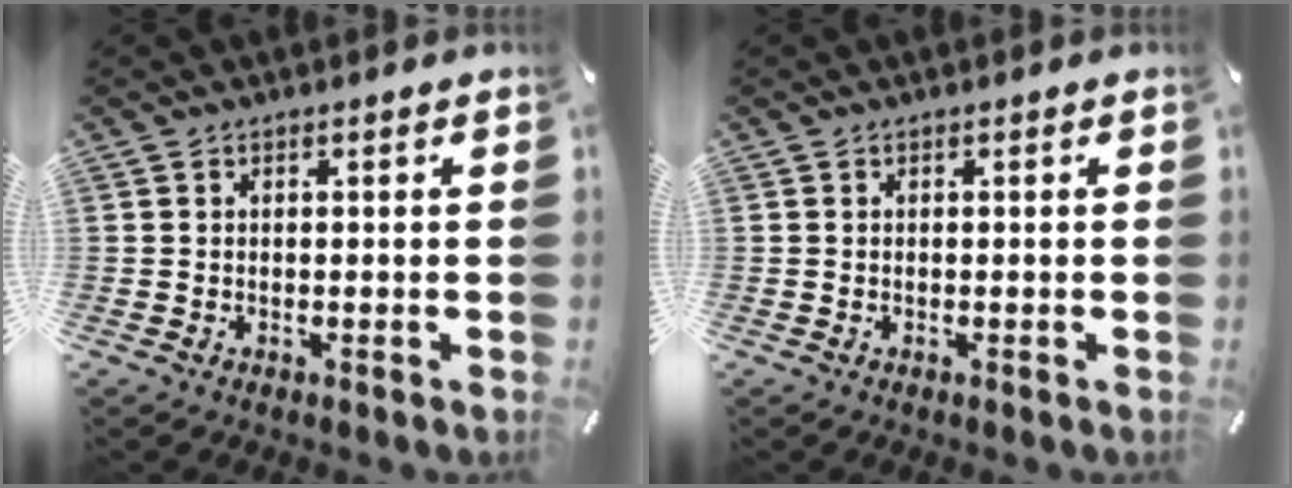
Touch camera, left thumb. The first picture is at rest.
{"total": 0.0}